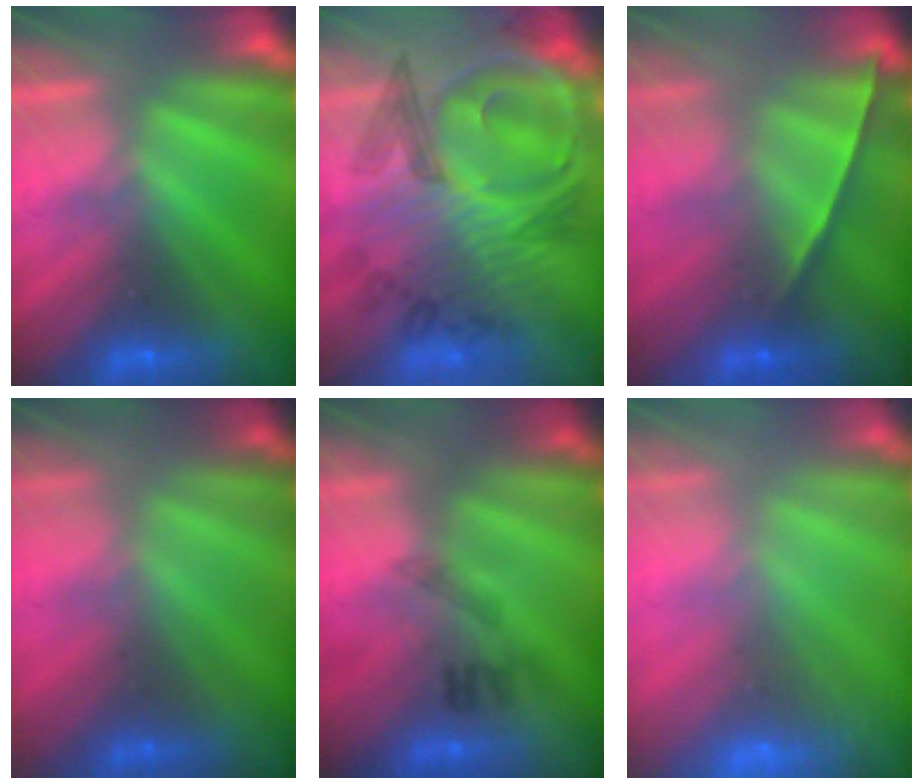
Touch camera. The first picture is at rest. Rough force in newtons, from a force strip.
{"total": 5.8}
{"total": 1.1}
{"total": 1.5}
{"total": 2.3}
{"total": 5.8}